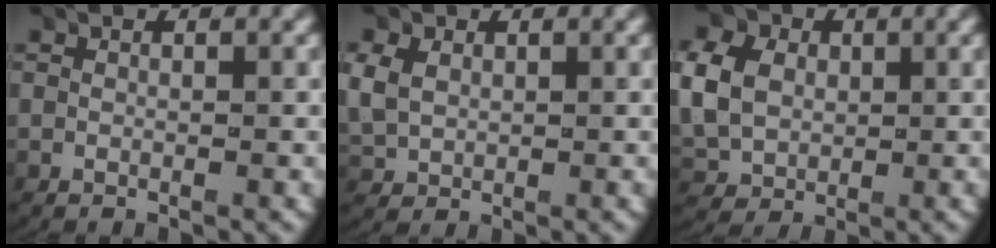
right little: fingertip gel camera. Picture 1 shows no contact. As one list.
[{"total": 3.3, "force": [0.6, 3.0, 1.4], "torque": [-0.049, -0.002, 0.020]}, {"total": 6.8, "force": [0.7, 5.9, 3.2], "torque": [-0.087, -0.008, 0.017]}]